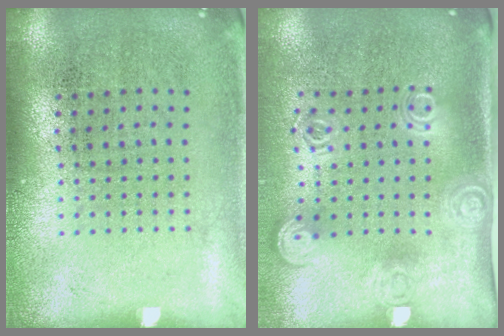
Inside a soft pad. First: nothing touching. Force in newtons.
{"total": 2.0, "press": 1.4, "slide": 1.4}